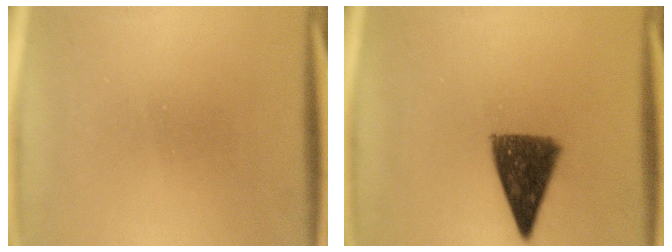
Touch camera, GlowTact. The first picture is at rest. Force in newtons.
{"total": 9.8}